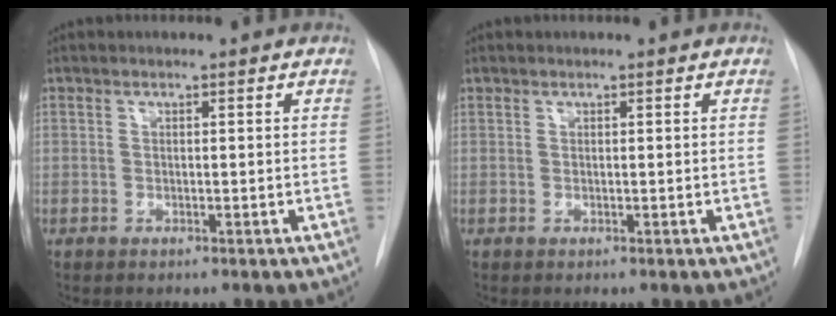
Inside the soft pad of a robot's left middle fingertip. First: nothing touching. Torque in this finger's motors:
{"motor_torque": [0.83, -0.86, 0.23, 0.00]}